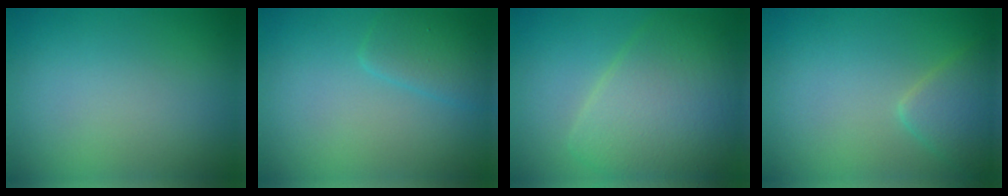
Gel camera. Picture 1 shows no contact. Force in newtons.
{"total": 2.6, "press": 2.6, "slide": 0.1}
{"total": 7.7, "press": 7.7, "slide": 0.4}
{"total": 2.8, "press": 2.8, "slide": 0.1}